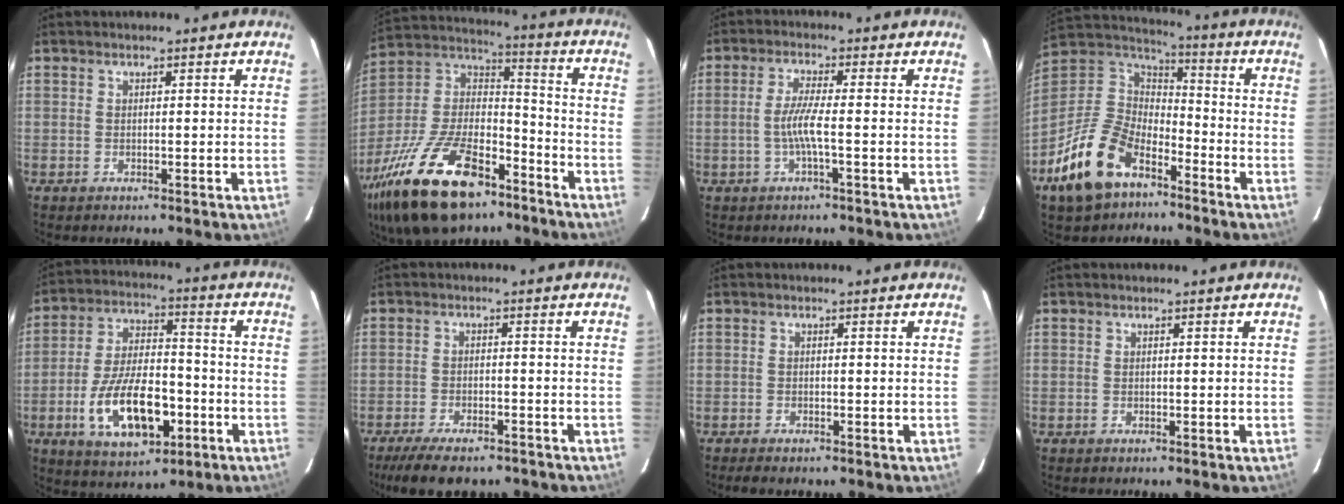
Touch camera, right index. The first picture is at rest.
{"total": 28.3, "force": [-17.5, 12.8, 18.1], "torque": [-0.373, -0.017, -0.293]}
{"total": 4.4, "force": [-1.3, -0.4, 4.2], "torque": [-0.089, 0.000, -0.025]}
{"total": 17.8, "force": [-10.1, 10.3, 10.4], "torque": [-0.234, 0.002, -0.183]}
{"total": 16.1, "force": [-5.7, 7.6, 13.0], "torque": [-0.257, 0.004, -0.086]}
{"total": 11.0, "force": [-8.8, 3.6, 5.5], "torque": [-0.121, -0.022, -0.141]}
{"total": 2.6, "force": [-2.2, 0.6, 1.3], "torque": [-0.028, -0.011, -0.040]}
{"total": 0.0}